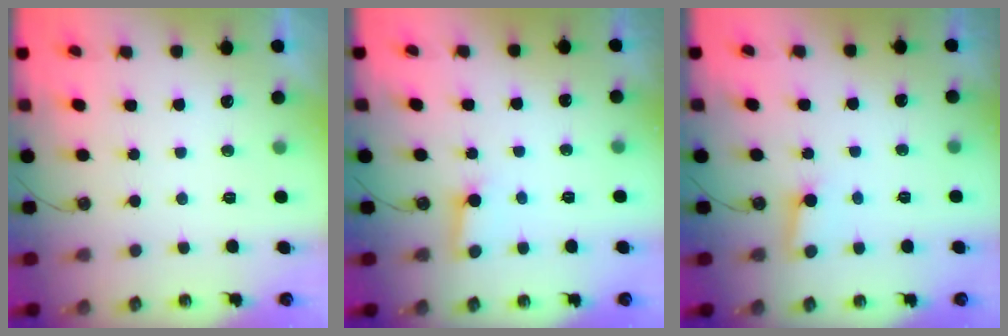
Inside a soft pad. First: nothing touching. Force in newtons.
{"total": 2.8, "press": 2.8, "slide": 0.1}
{"total": 2.7, "press": 2.7, "slide": 0.4}